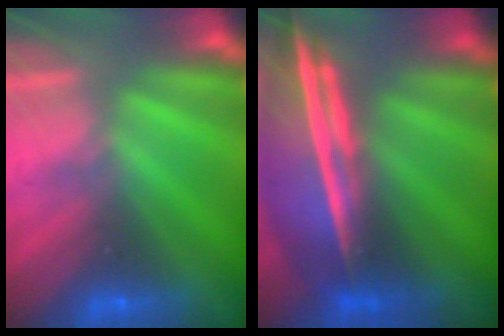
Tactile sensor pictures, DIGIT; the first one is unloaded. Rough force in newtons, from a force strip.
{"total": 7.5}